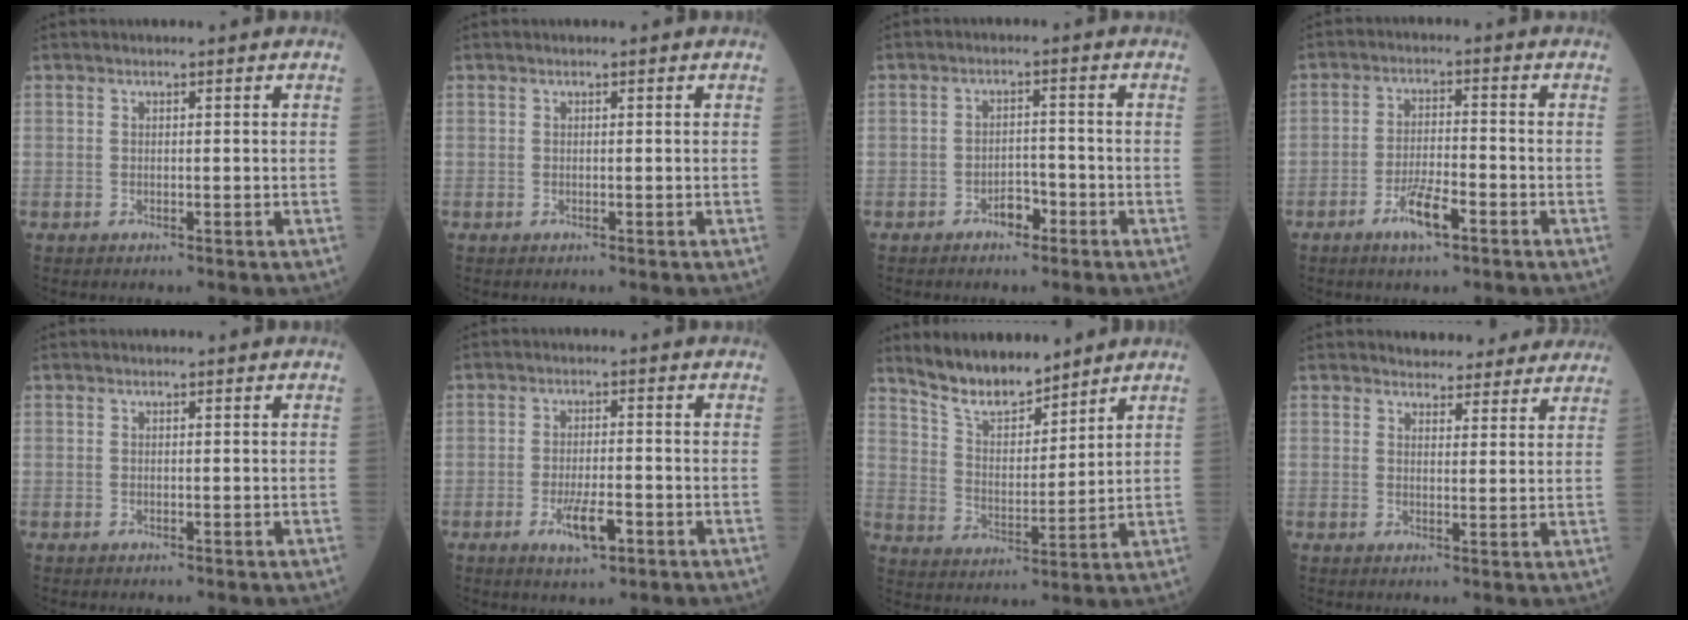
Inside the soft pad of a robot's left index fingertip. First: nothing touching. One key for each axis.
{"total": 0.0}
{"total": 2.8, "fx": -1.8, "fy": 1.4, "fz": 1.5, "tx": -0.023, "ty": 0.006, "tz": -0.031}
{"total": 5.4, "fx": -3.1, "fy": 1.1, "fz": 4.3, "tx": -0.088, "ty": -0.002, "tz": -0.056}
{"total": 0.0}
{"total": 5.1, "fx": -2.2, "fy": 1.3, "fz": 4.3, "tx": -0.084, "ty": -0.004, "tz": -0.034}
{"total": 9.3, "fx": 8.5, "fy": 2.3, "fz": 3.2, "tx": -0.064, "ty": 0.002, "tz": 0.166}
{"total": 8.9, "fx": 8.3, "fy": 2.7, "fz": 1.5, "tx": -0.002, "ty": 0.003, "tz": 0.089}